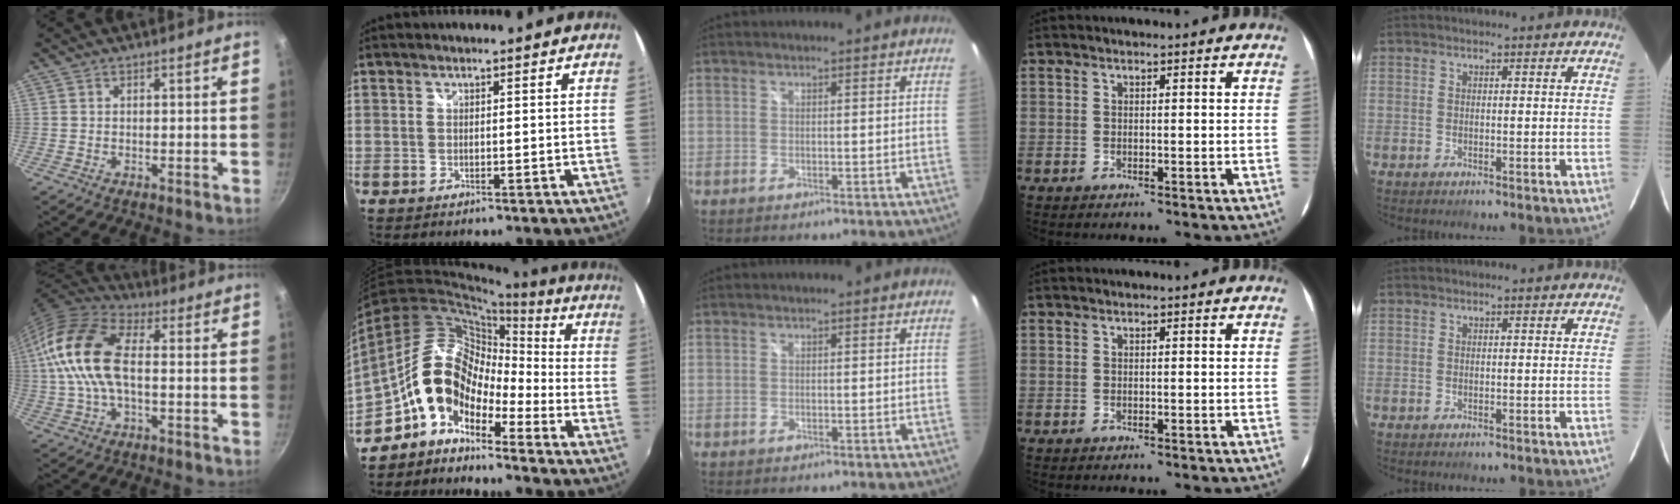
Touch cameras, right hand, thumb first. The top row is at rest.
{"thumb": {"total": 15.9, "force": [0.4, 8.5, 13.4], "torque": [-0.263, 0.031, -0.009]}, "index": {"total": 12.6, "force": [-7.4, 7.0, 7.4], "torque": [-0.122, 0.024, -0.155]}}